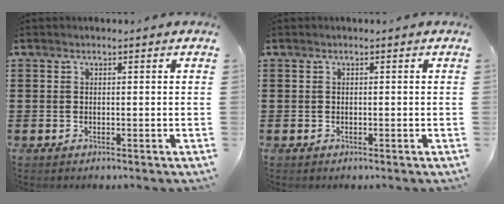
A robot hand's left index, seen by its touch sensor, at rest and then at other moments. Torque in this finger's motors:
{"motor_torque": [-0.22, -0.04, 0.03, -0.01]}